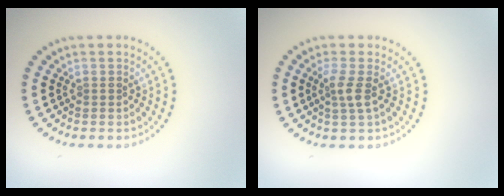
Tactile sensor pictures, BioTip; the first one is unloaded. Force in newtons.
{"total": 1.9, "press": 1.5, "slide": 1.1}